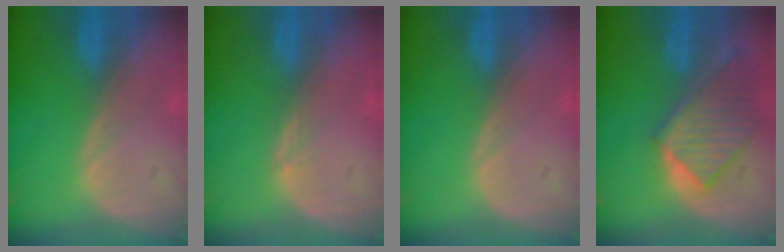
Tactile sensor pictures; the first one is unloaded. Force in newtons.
{"total": 1.0, "press": 0.7, "slide": 0.7}
{"total": 0.0}
{"total": 9.3, "press": 8.1, "slide": 4.6}